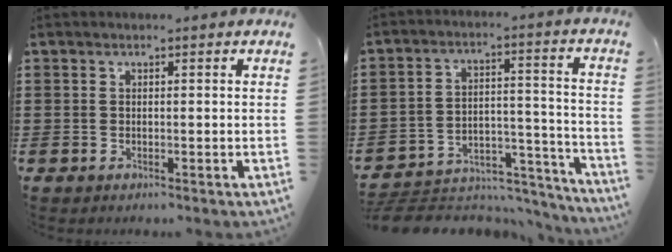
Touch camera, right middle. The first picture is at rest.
{"total": 6.5, "force": [-6.0, 2.1, 1.1], "torque": [-0.013, 0.020, -0.118]}